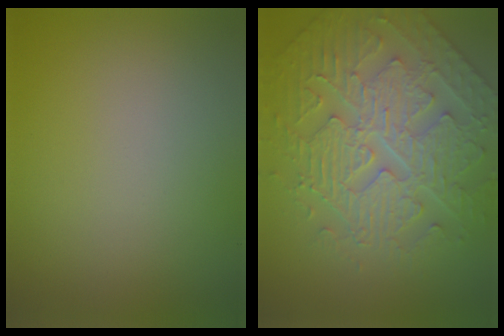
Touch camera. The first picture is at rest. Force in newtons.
{"total": 5.5, "press": 5.2, "slide": 1.8}